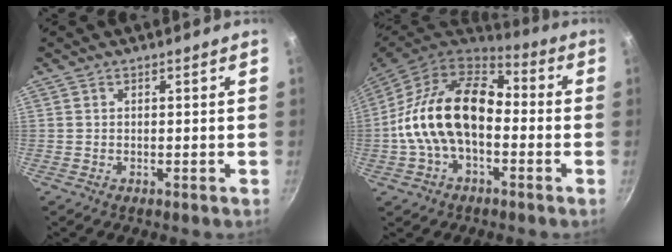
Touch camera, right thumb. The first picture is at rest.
{"total": 18.8, "force": [-1.6, 11.8, 14.6], "torque": [-0.243, 0.045, -0.044]}